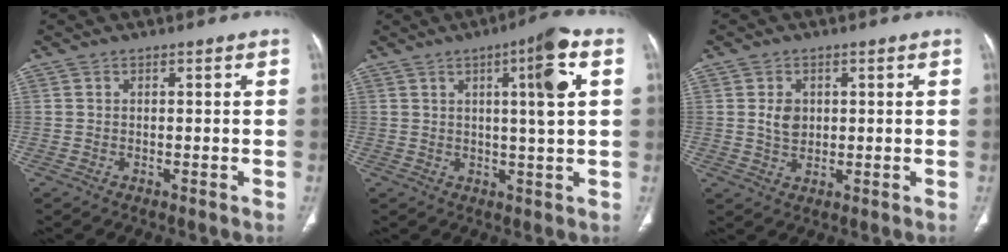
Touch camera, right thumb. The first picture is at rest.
{"total": 9.7, "force": [2.7, 1.1, 9.2], "torque": [-0.140, 0.002, 0.038]}
{"total": 3.9, "force": [0.7, 3.0, 2.4], "torque": [-0.029, -0.005, 0.017]}